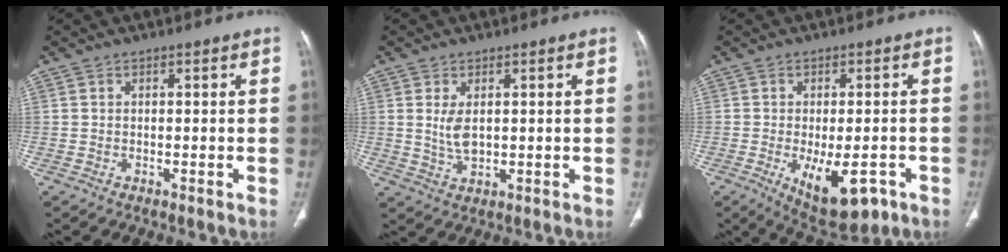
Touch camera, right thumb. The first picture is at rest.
{"total": 4.5, "force": [0.9, 2.4, 3.7], "torque": [-0.072, -0.010, 0.027]}
{"total": 11.9, "force": [-4.8, 5.5, 9.4], "torque": [-0.125, -0.001, -0.055]}